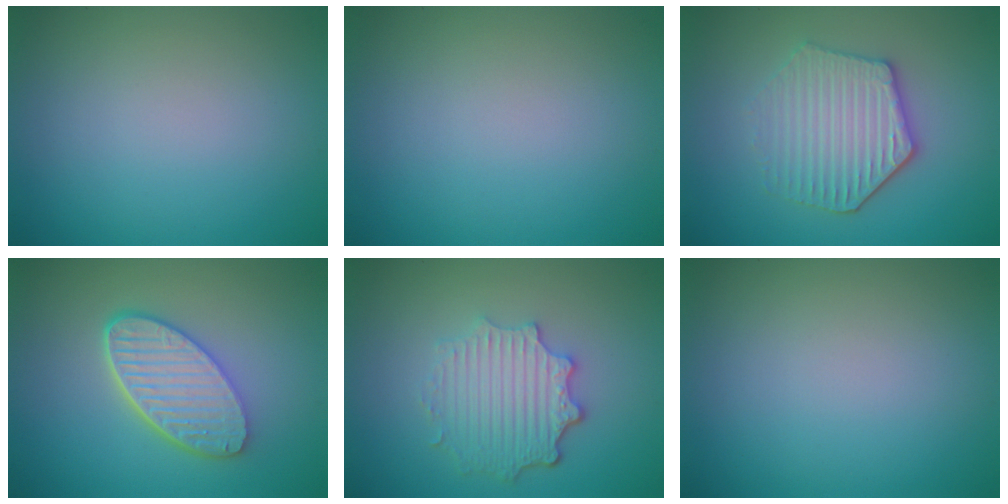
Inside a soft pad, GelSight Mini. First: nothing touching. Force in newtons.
{"total": 0.0}
{"total": 4.4, "press": 4.0, "slide": 1.8}
{"total": 5.7, "press": 4.5, "slide": 3.5}
{"total": 4.6, "press": 3.6, "slide": 2.8}
{"total": 0.0}